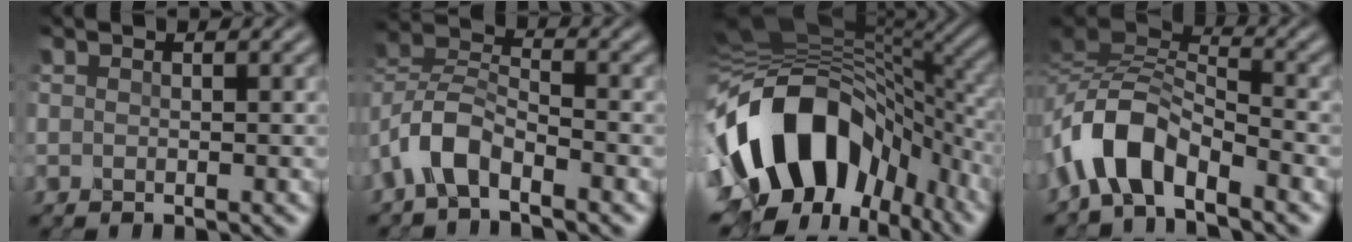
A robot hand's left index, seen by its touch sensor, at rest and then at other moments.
{"total": 4.6, "force": [-3.3, 1.6, 2.7], "torque": [-0.063, 0.013, -0.076]}
{"total": 16.8, "force": [-3.6, 10.8, 12.3], "torque": [-0.227, 0.007, -0.067]}
{"total": 5.7, "force": [-3.7, 2.0, 3.8], "torque": [-0.074, 0.009, -0.079]}